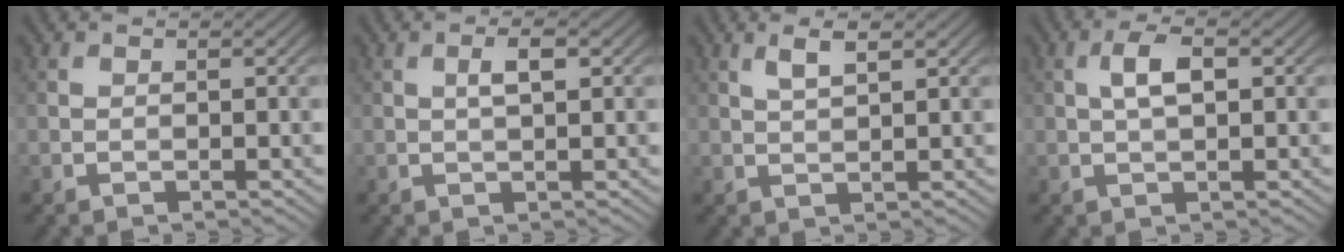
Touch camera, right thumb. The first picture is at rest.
{"total": 2.3, "force": [0.6, 0.6, 2.1], "torque": [-0.039, 0.006, 0.011]}
{"total": 2.9, "force": [1.6, 0.6, 2.3], "torque": [-0.051, 0.002, 0.033]}
{"total": 3.6, "force": [0.7, 1.4, 3.3], "torque": [-0.069, 0.007, 0.011]}